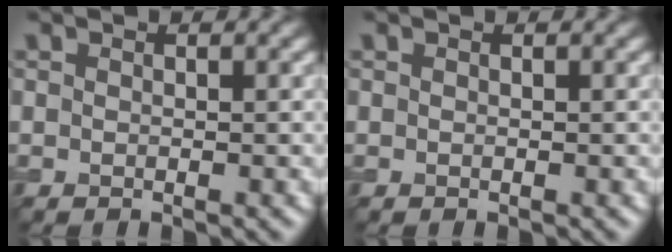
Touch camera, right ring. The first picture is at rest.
{"total": 0.0}